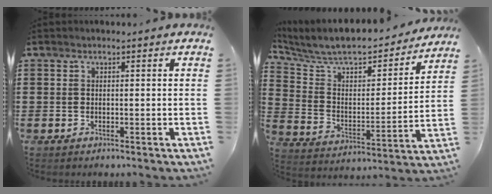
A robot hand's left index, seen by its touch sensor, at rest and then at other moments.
{"total": 7.3, "force": [6.6, 2.1, 2.5], "torque": [-0.083, -0.050, 0.110]}